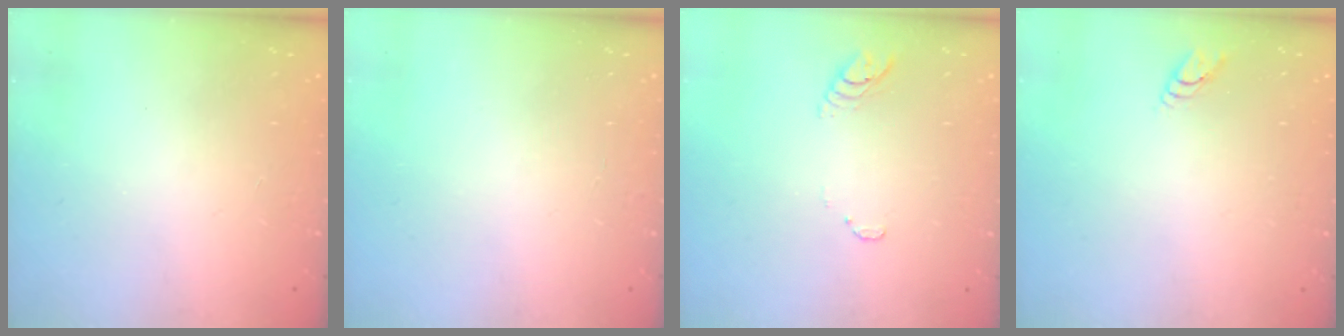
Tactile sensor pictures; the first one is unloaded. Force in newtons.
{"total": 1.8, "press": 1.8, "slide": 0.1}
{"total": 3.7, "press": 3.7, "slide": 0.4}
{"total": 2.7, "press": 2.7, "slide": 0.3}